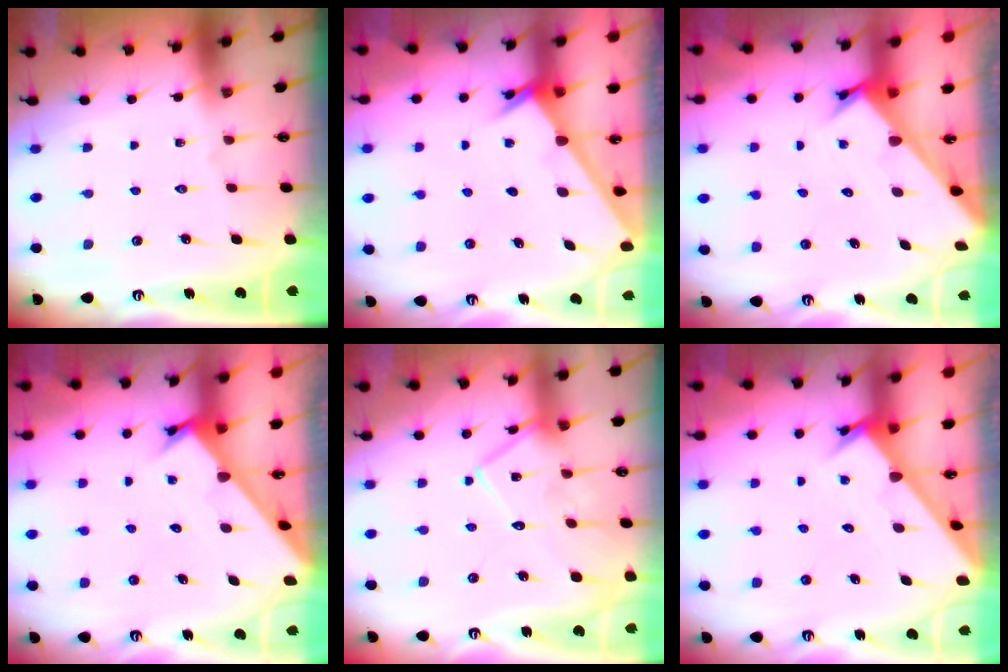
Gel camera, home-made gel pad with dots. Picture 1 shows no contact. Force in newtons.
{"total": 2.6, "press": 2.6, "slide": 0.2}
{"total": 2.5, "press": 2.5, "slide": 0.2}
{"total": 2.1, "press": 2.1, "slide": 0.1}
{"total": 13.8, "press": 13.8, "slide": 0.7}
{"total": 2.7, "press": 2.7, "slide": 0.1}